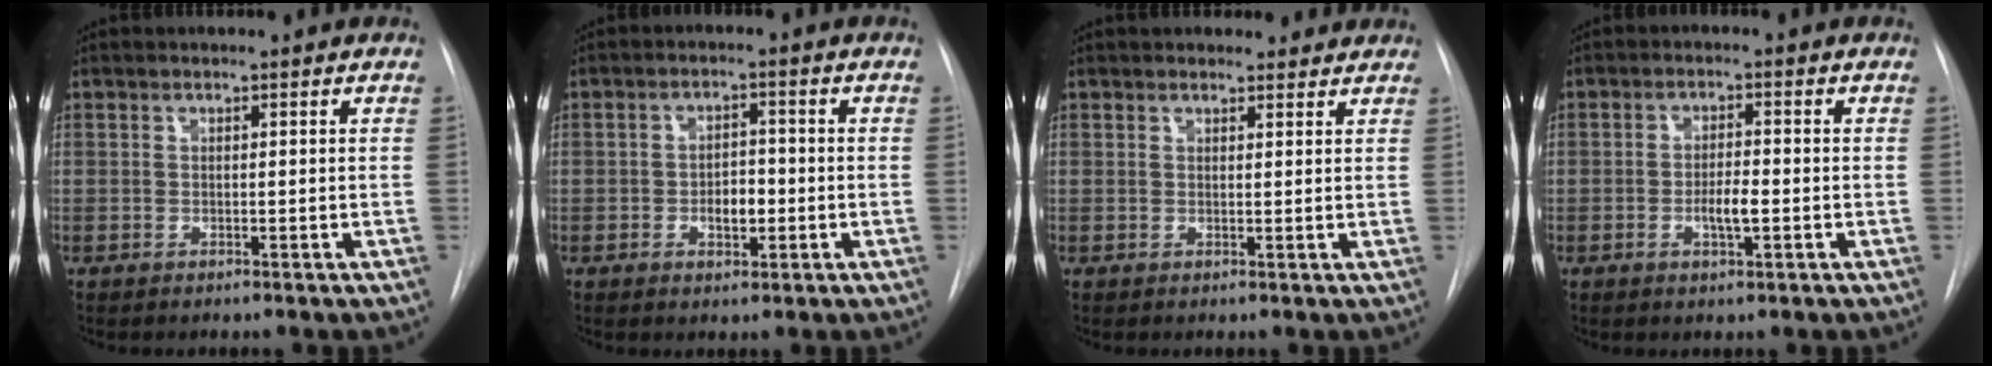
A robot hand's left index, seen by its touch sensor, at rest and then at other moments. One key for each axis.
{"total": 4.0, "fx": -1.8, "fy": 2.0, "fz": 3.0, "tx": -0.042, "ty": -0.001, "tz": -0.025}
{"total": 5.9, "fx": 5.3, "fy": 2.2, "fz": 1.5, "tx": -0.003, "ty": 0.016, "tz": 0.054}
{"total": 3.7, "fx": -1.8, "fy": 0.8, "fz": 3.1, "tx": -0.056, "ty": -0.005, "tz": -0.027}